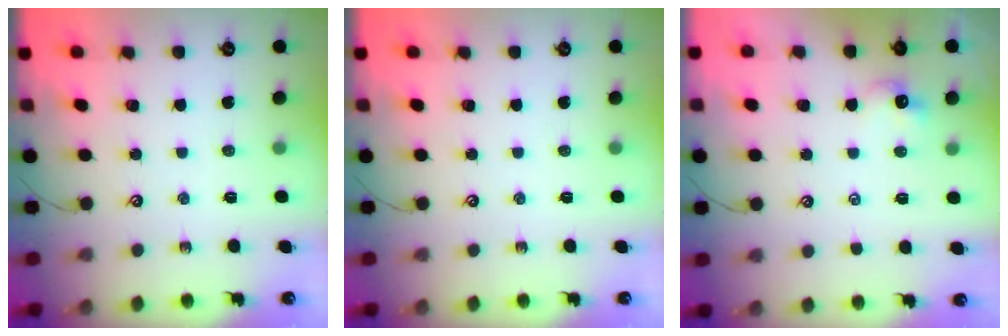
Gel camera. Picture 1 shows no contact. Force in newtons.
{"total": 0.0}
{"total": 0.6, "press": 0.3, "slide": 0.5}